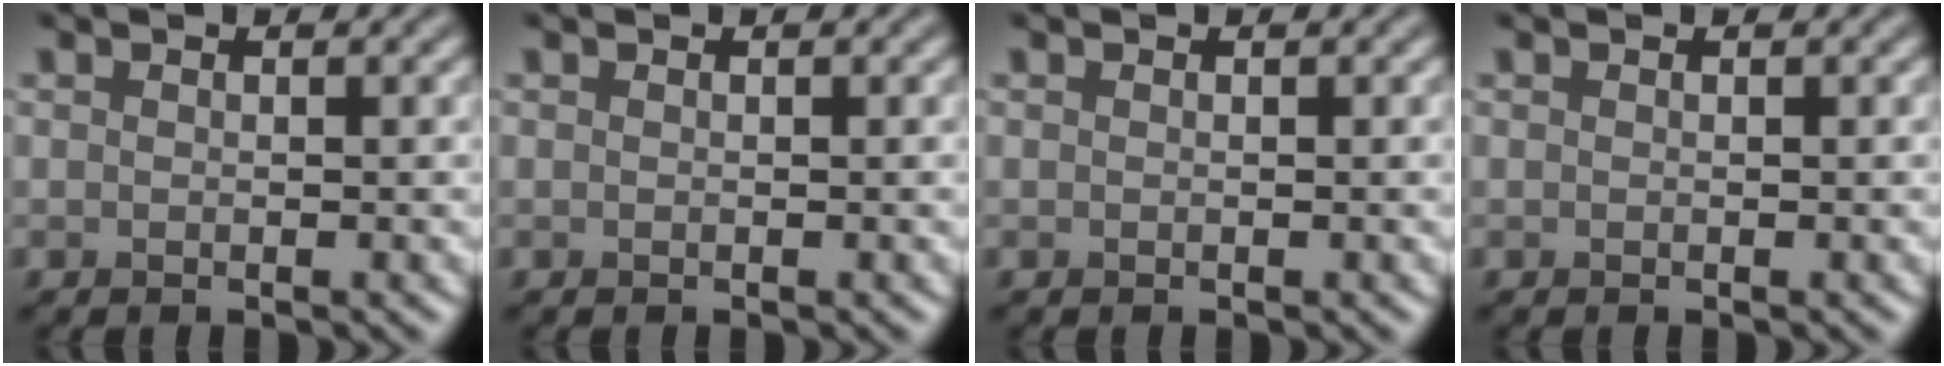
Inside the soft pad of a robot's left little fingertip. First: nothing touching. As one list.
[{"total": 0.0}, {"total": 0.0}, {"total": 0.0}]